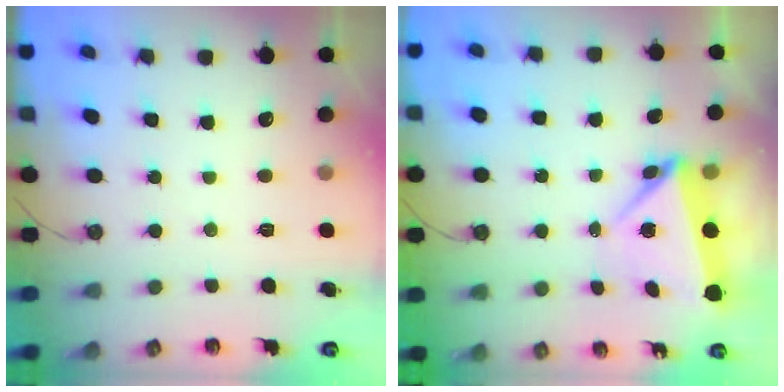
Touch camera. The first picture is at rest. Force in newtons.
{"total": 5.7, "press": 5.5, "slide": 1.5}